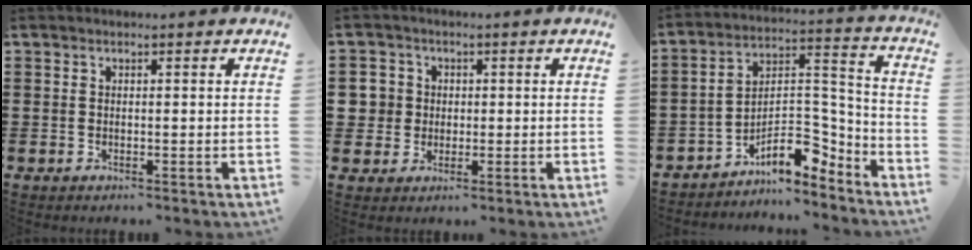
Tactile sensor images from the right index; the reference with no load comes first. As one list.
[{"total": 4.0, "force": [0.2, 3.9, 0.8], "torque": [-0.041, 0.011, -0.001]}, {"total": 9.3, "force": [-6.3, 4.2, 5.3], "torque": [-0.082, 0.003, -0.120]}]